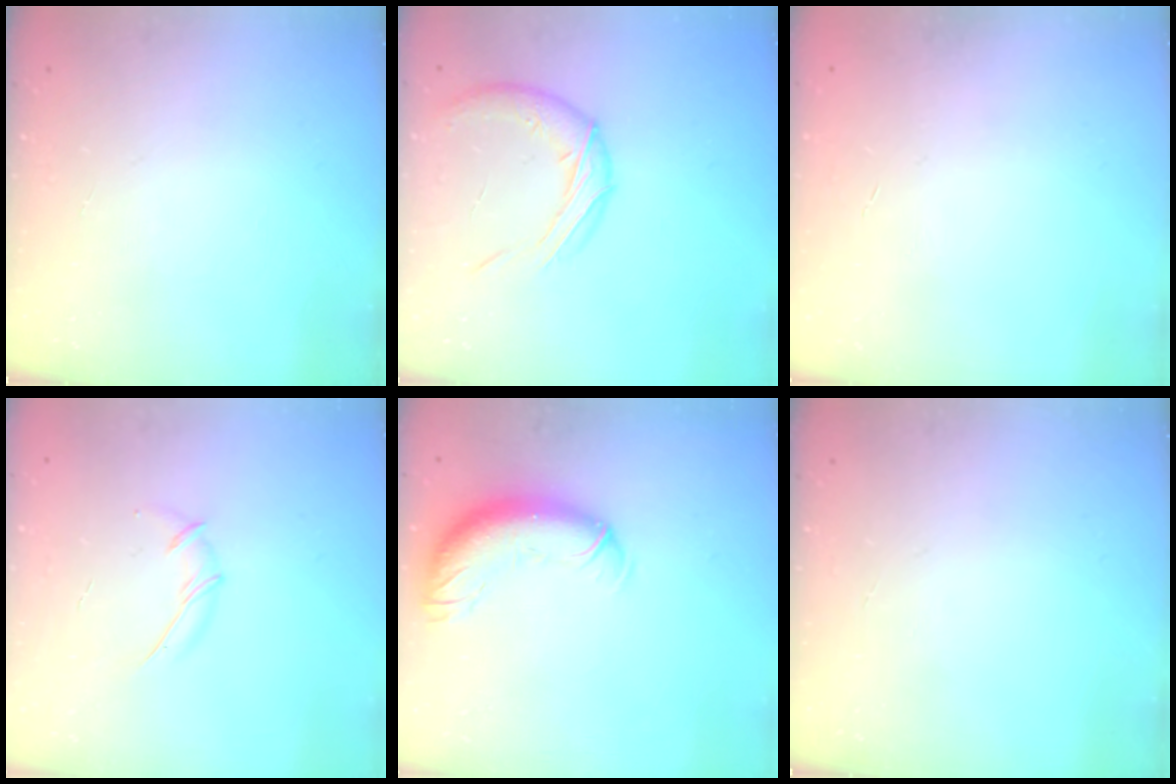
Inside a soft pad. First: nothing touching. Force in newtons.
{"total": 10.8, "press": 10.8, "slide": 0.4}
{"total": 0.0}
{"total": 6.1, "press": 6.0, "slide": 1.1}
{"total": 13.3, "press": 13.0, "slide": 2.9}
{"total": 0.0}